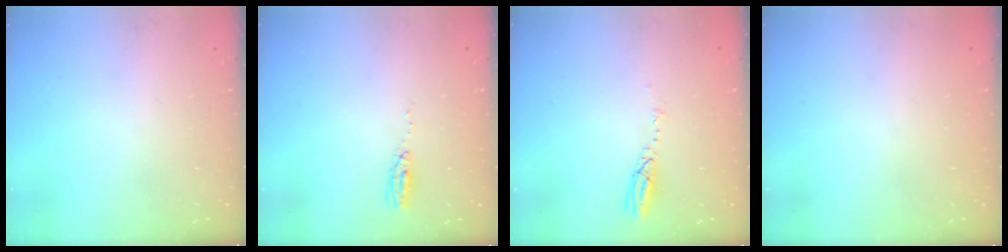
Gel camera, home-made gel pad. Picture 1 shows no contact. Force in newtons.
{"total": 3.5, "press": 3.3, "slide": 1.2}
{"total": 3.8, "press": 3.8, "slide": 0.4}
{"total": 9.8, "press": 1.6, "slide": 9.7}